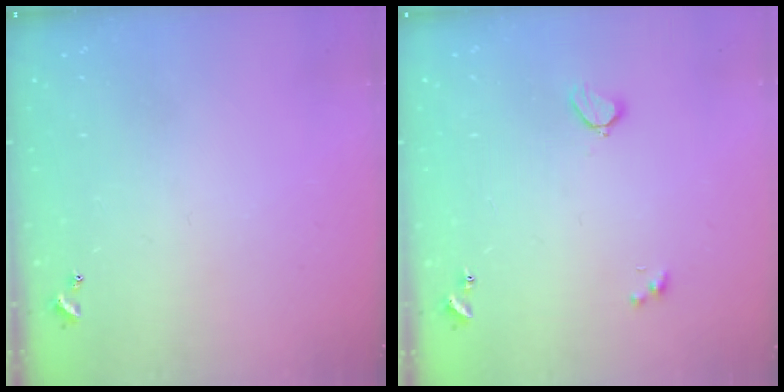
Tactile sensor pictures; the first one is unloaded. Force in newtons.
{"total": 2.3, "press": 2.2, "slide": 0.7}